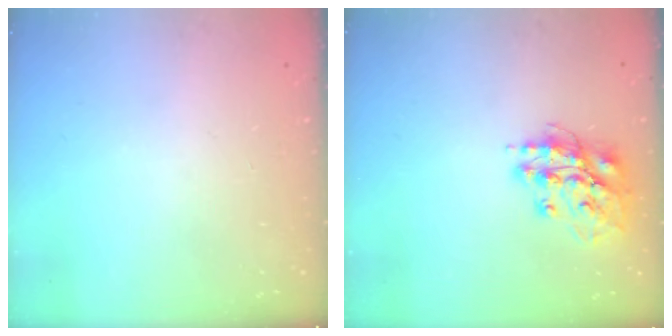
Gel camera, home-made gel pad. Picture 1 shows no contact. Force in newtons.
{"total": 13.9, "press": 13.7, "slide": 2.0}